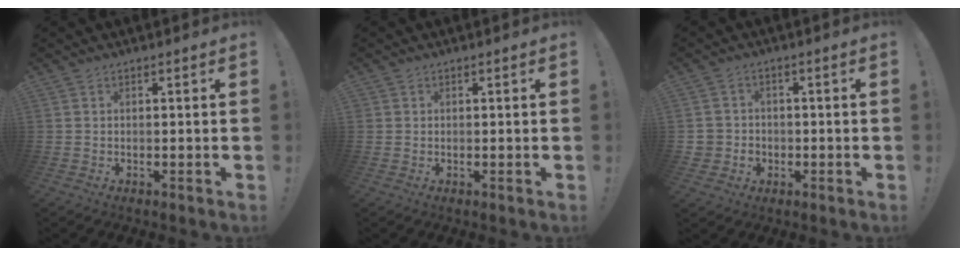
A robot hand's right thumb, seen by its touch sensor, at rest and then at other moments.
{"total": 0.7, "force": [0.2, 0.7, 0.0], "torque": [-0.005, 0.003, 0.006]}
{"total": 4.1, "force": [-0.5, 4.0, 1.1], "torque": [-0.027, 0.005, -0.008]}